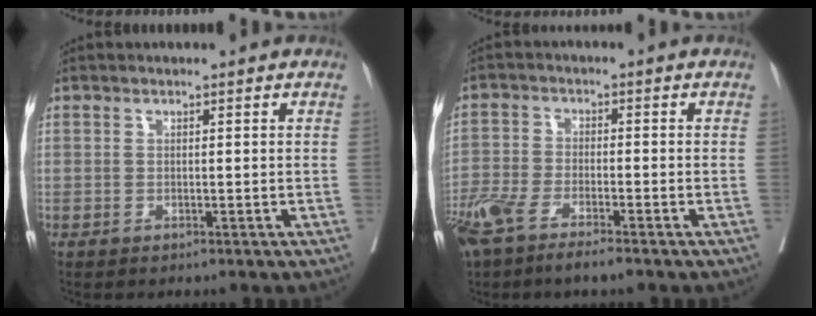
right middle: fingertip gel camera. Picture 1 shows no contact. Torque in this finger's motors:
{"motor_torque": [1.23, -0.91, 0.19, 0.13]}